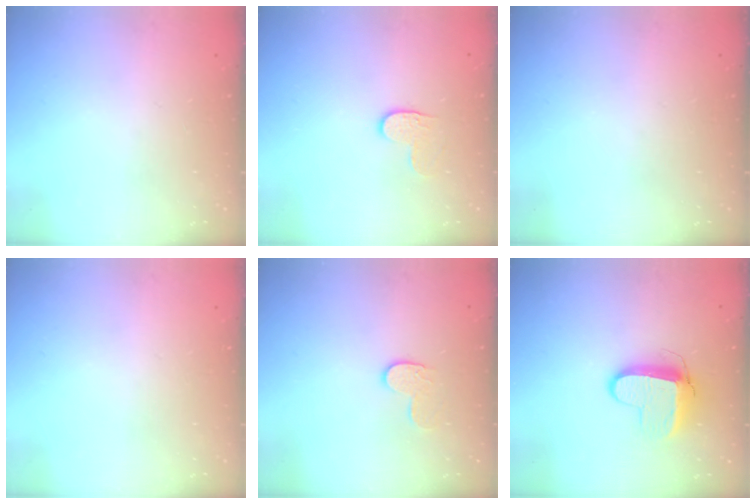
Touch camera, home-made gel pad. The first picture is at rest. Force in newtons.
{"total": 4.0, "press": 4.0, "slide": 0.5}
{"total": 0.0}
{"total": 0.0}
{"total": 7.3, "press": 7.3, "slide": 0.2}
{"total": 8.9, "press": 8.8, "slide": 1.0}